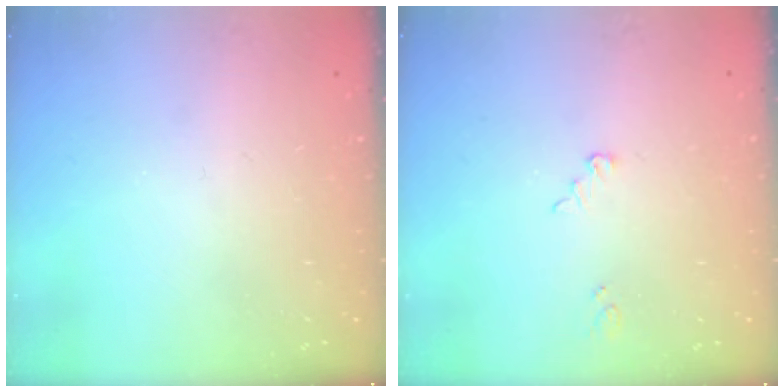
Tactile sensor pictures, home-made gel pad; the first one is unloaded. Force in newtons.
{"total": 2.5, "press": 2.5, "slide": 0.2}